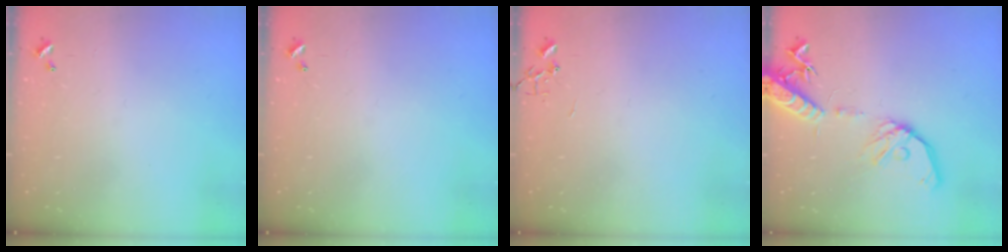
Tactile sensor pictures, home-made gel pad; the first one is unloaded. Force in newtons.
{"total": 0.0}
{"total": 0.0}
{"total": 16.3, "press": 16.0, "slide": 3.2}